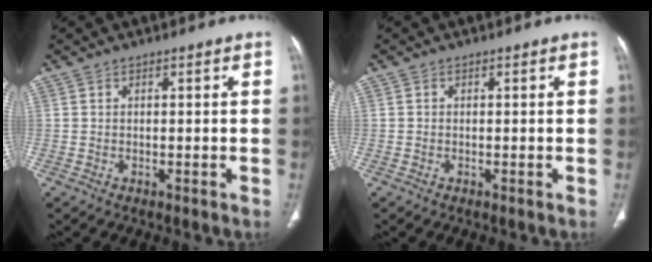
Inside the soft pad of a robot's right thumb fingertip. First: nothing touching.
{"total": 0.0}